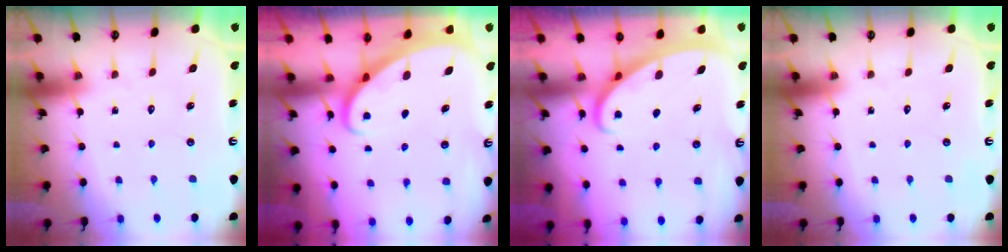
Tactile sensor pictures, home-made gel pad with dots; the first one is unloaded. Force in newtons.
{"total": 2.7, "press": 2.6, "slide": 0.2}
{"total": 2.9, "press": 2.9, "slide": 0.1}
{"total": 0.0}